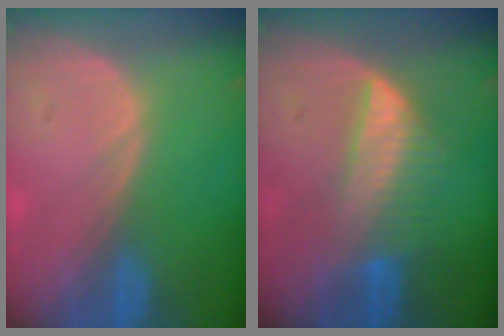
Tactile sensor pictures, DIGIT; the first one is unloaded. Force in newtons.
{"total": 6.4, "press": 5.9, "slide": 2.5}